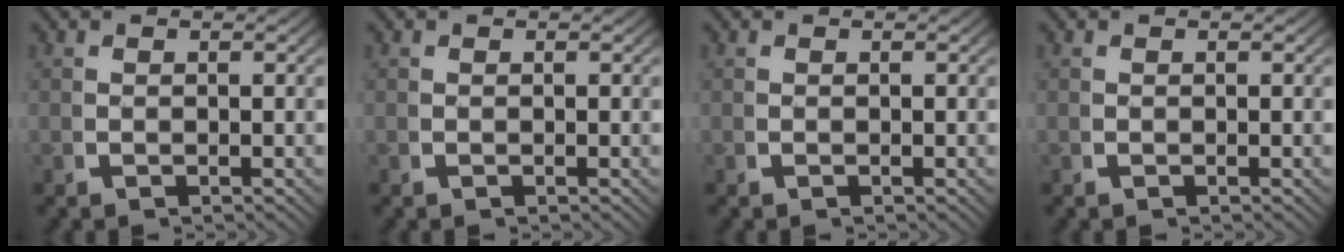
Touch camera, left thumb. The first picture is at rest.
{"total": 0.0}
{"total": 0.0}
{"total": 0.0}